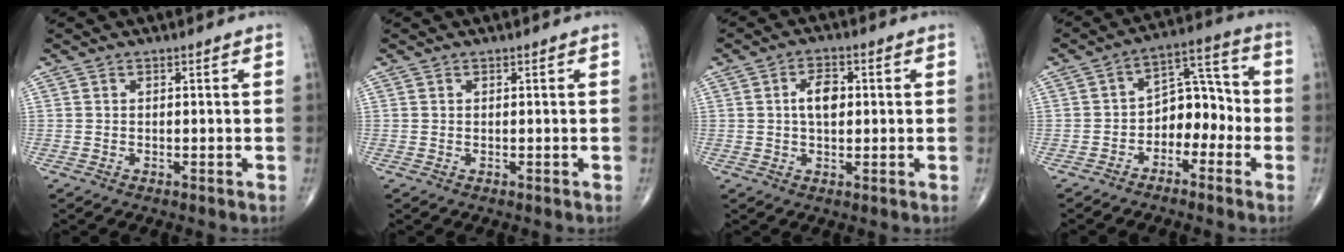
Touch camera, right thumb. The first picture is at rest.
{"total": 0.0}
{"total": 5.2, "force": [0.7, 2.9, 4.2], "torque": [-0.069, 0.006, 0.008]}
{"total": 9.2, "force": [-3.0, 6.2, 6.1], "torque": [-0.052, 0.051, -0.058]}